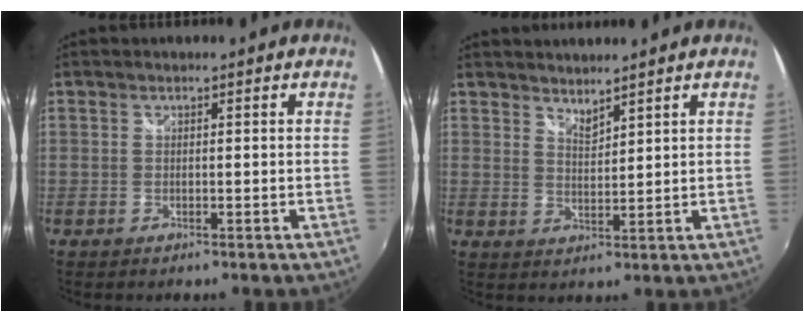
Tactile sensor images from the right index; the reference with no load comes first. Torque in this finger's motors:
{"motor_torque": [-0.03, -0.01, -0.02, 0.00]}